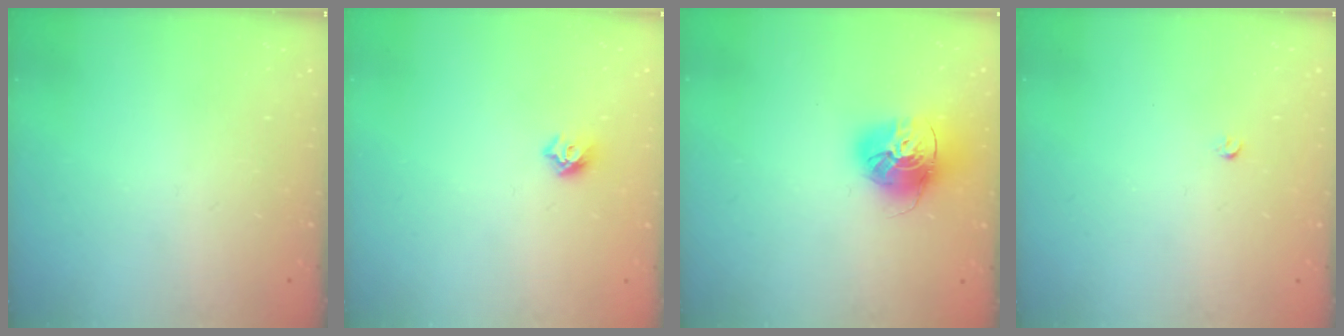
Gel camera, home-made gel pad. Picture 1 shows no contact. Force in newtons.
{"total": 5.4, "press": 5.3, "slide": 1.0}
{"total": 16.2, "press": 16.1, "slide": 1.8}
{"total": 2.6, "press": 2.5, "slide": 0.4}